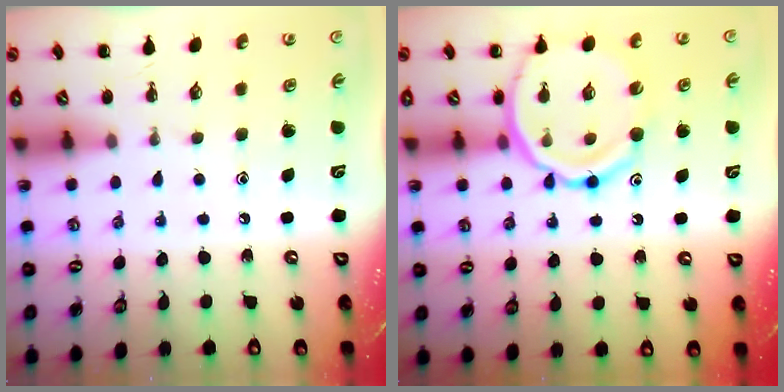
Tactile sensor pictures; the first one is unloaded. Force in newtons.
{"total": 15.1, "press": 14.8, "slide": 2.7}